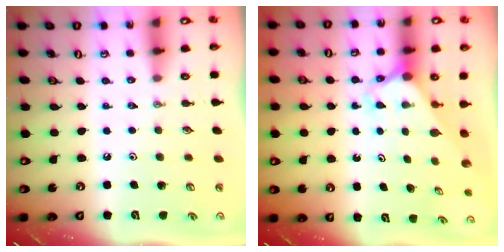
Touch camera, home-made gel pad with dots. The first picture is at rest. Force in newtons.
{"total": 2.3, "press": 2.3, "slide": 0.2}